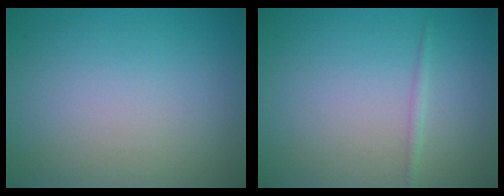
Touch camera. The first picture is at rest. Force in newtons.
{"total": 0.8, "press": 0.8, "slide": 0.0}